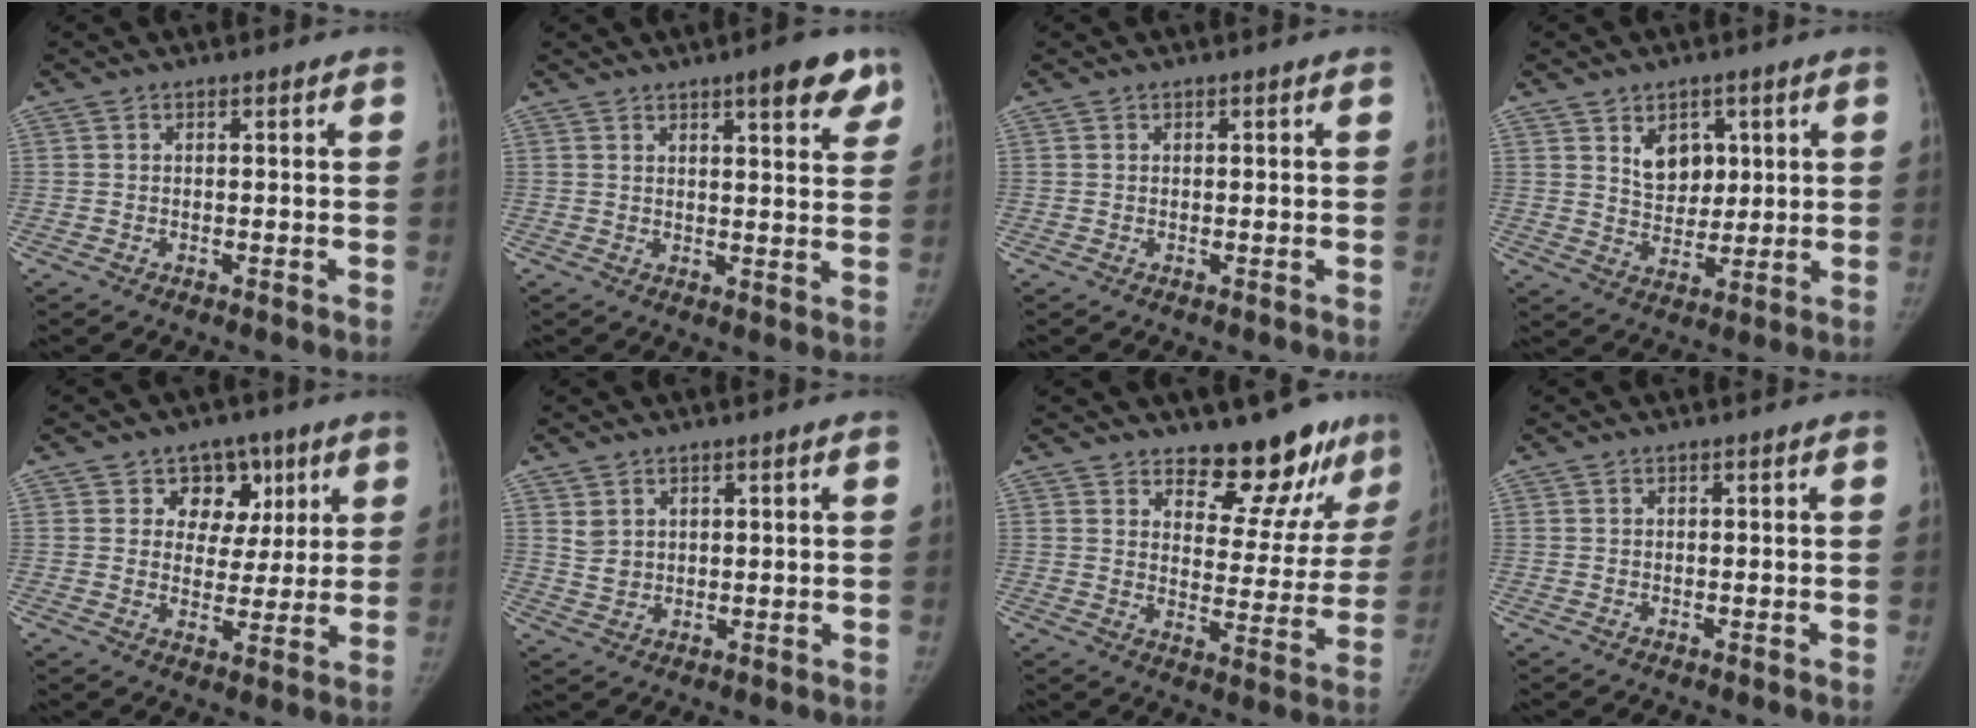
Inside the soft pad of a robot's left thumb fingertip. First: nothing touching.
{"total": 8.2, "force": [5.1, 2.2, 6.0], "torque": [-0.054, -0.022, 0.064]}
{"total": 0.0}
{"total": 7.3, "force": [2.8, 5.2, 4.2], "torque": [-0.032, -0.019, 0.051]}
{"total": 8.9, "force": [4.2, 7.3, 3.0], "torque": [0.005, -0.010, 0.060]}
{"total": 3.1, "force": [1.8, 2.2, 1.3], "torque": [-0.013, -0.013, 0.042]}
{"total": 13.6, "force": [11.3, 5.5, 5.4], "torque": [-0.015, -0.098, 0.154]}
{"total": 0.0}